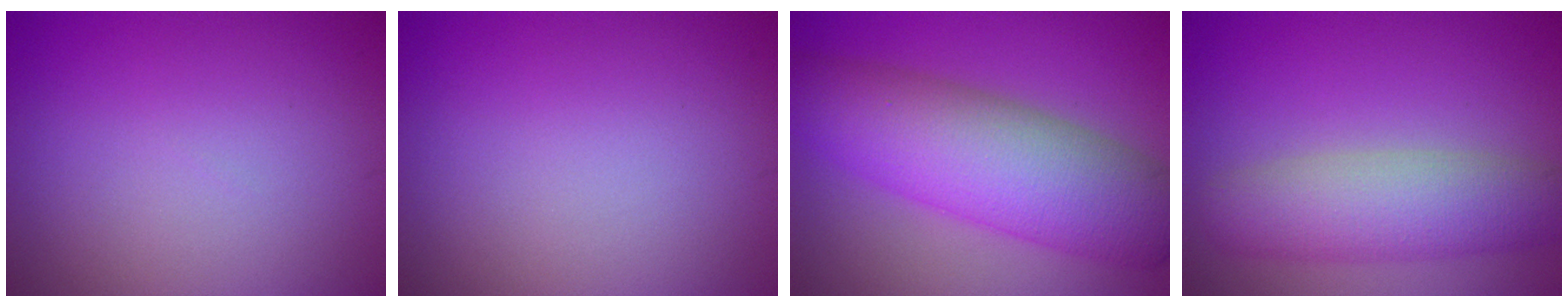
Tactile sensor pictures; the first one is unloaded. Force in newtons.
{"total": 0.0}
{"total": 9.8, "press": 9.8, "slide": 0.2}
{"total": 5.7, "press": 5.7, "slide": 0.3}